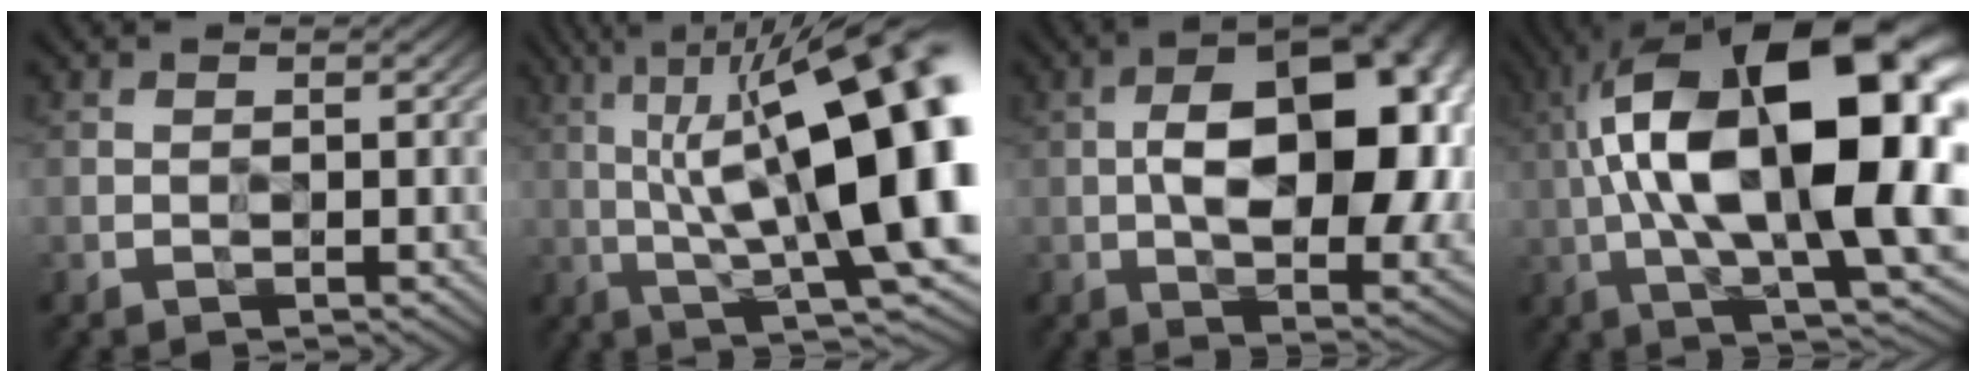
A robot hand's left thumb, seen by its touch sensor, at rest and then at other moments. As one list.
[{"total": 19.3, "force": [1.4, 6.1, 18.3], "torque": [-0.271, 0.042, 0.019]}, {"total": 17.8, "force": [-0.3, 10.0, 14.7], "torque": [-0.164, 0.015, -0.012]}, {"total": 20.9, "force": [1.8, 7.9, 19.3], "torque": [-0.347, 0.036, 0.024]}]